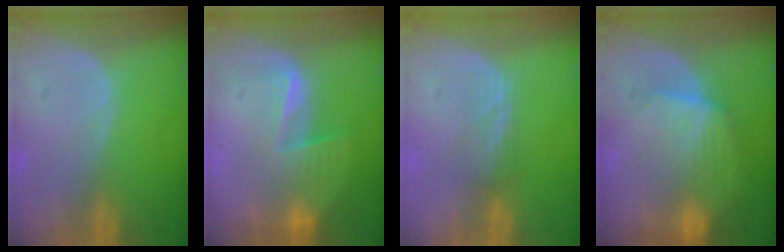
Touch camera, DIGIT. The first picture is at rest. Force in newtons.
{"total": 6.8, "press": 6.4, "slide": 2.2}
{"total": 2.3, "press": 2.2, "slide": 0.5}
{"total": 7.7, "press": 7.6, "slide": 0.7}